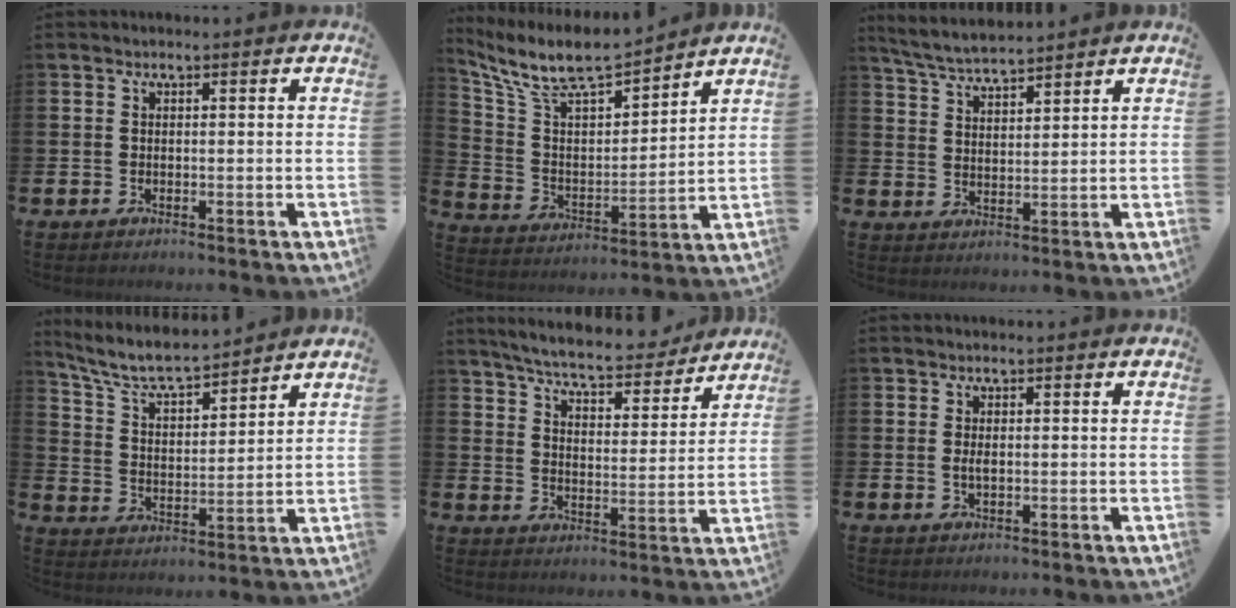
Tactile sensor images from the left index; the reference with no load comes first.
{"total": 9.0, "force": [8.2, 1.8, 3.1], "torque": [-0.106, -0.059, 0.143]}
{"total": 5.0, "force": [4.9, 0.3, 0.9], "torque": [-0.039, -0.023, 0.089]}
{"total": 7.2, "force": [6.7, 1.1, 2.5], "torque": [-0.083, -0.041, 0.116]}
{"total": 7.0, "force": [6.6, 0.9, 2.1], "torque": [-0.064, -0.049, 0.112]}
{"total": 1.2, "force": [0.0, 0.5, 1.1], "torque": [-0.021, 0.003, -0.002]}